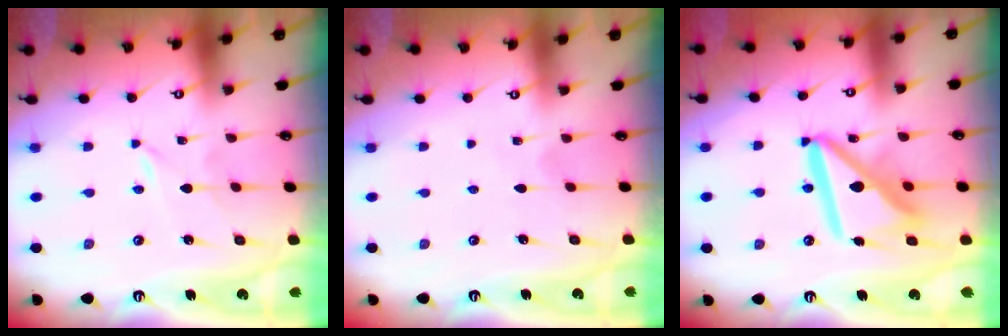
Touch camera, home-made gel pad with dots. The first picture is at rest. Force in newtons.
{"total": 2.6, "press": 2.6, "slide": 0.2}
{"total": 15.2, "press": 15.1, "slide": 1.9}